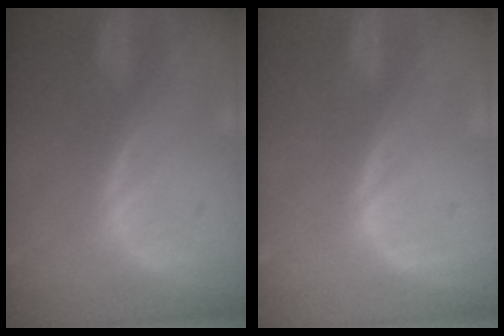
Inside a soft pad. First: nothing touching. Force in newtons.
{"total": 0.0}